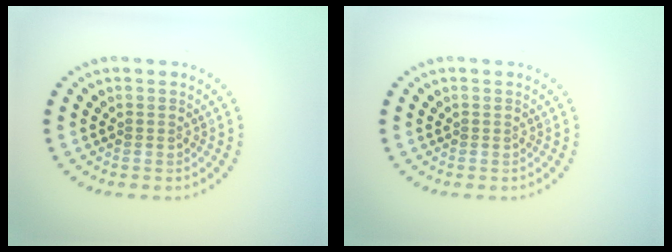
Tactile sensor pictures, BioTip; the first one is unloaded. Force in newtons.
{"total": 0.0}